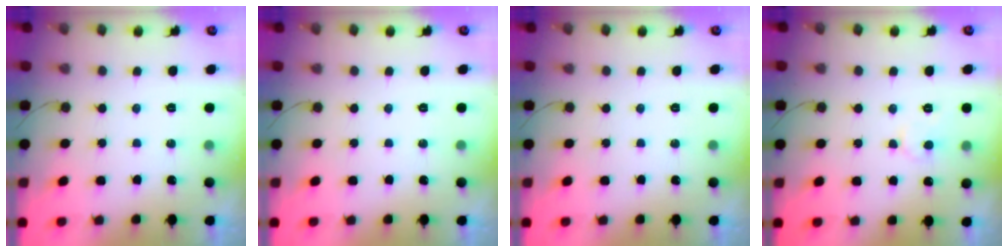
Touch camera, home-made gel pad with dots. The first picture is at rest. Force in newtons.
{"total": 0.0}
{"total": 0.0}
{"total": 4.2, "press": 4.2, "slide": 0.2}